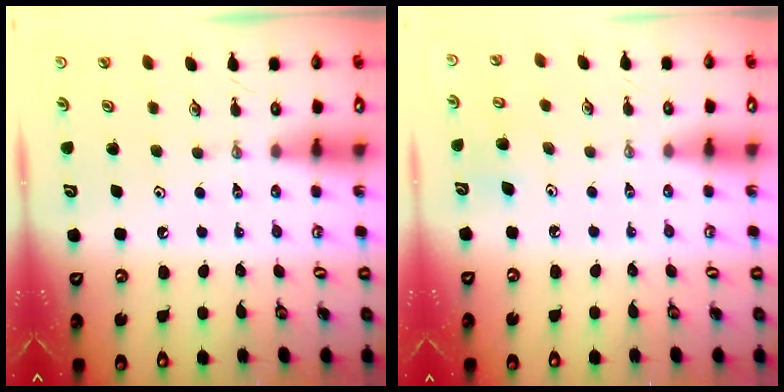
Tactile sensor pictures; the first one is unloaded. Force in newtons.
{"total": 5.6, "press": 5.4, "slide": 1.4}